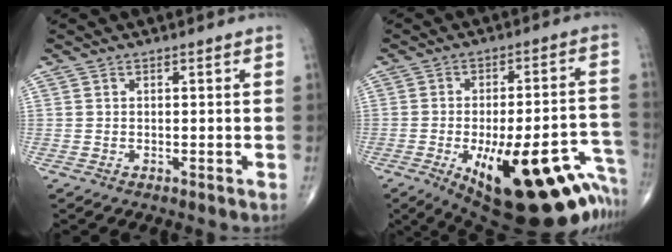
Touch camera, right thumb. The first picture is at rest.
{"total": 28.2, "force": [-14.2, 9.8, 22.3], "torque": [-0.219, 0.051, -0.181]}